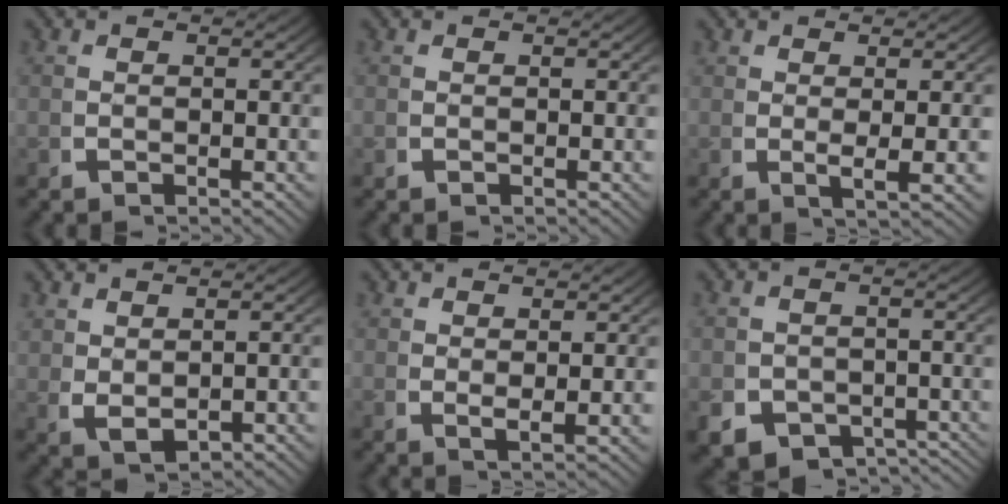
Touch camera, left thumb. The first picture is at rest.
{"total": 0.0}
{"total": 2.3, "force": [0.6, 0.1, 2.2], "torque": [-0.043, -0.008, 0.016]}
{"total": 2.9, "force": [0.3, 1.8, 2.2], "torque": [-0.049, -0.015, 0.027]}
{"total": 1.6, "force": [1.1, 0.1, 1.2], "torque": [-0.024, -0.007, 0.029]}
{"total": 8.6, "force": [-4.9, 6.1, 3.4], "torque": [-0.069, -0.047, -0.067]}